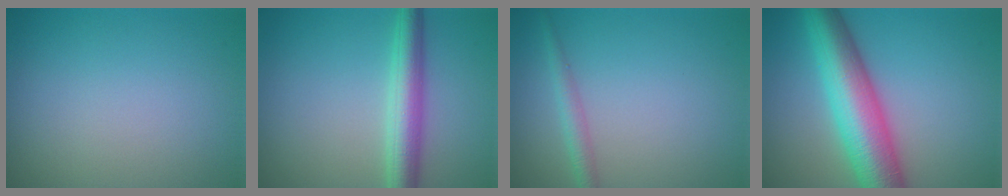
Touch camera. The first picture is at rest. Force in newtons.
{"total": 4.4, "press": 4.4, "slide": 0.1}
{"total": 1.7, "press": 1.7, "slide": 0.1}
{"total": 9.1, "press": 9.0, "slide": 0.4}